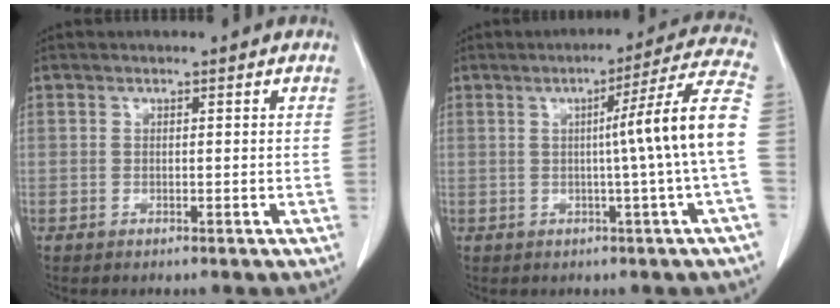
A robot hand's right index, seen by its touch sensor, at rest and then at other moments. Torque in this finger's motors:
{"motor_torque": [1.21, -0.12, 0.67, 0.14]}